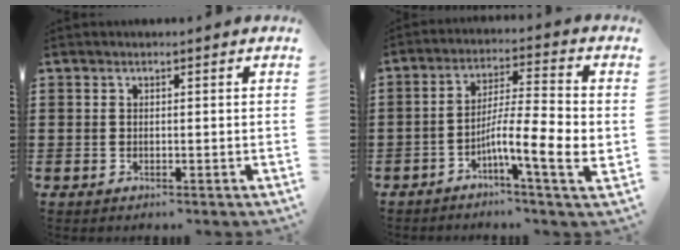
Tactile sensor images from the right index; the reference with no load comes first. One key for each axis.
{"total": 9.8, "fx": -3.1, "fy": 1.2, "fz": 9.2, "tx": -0.171, "ty": -0.010, "tz": -0.059}